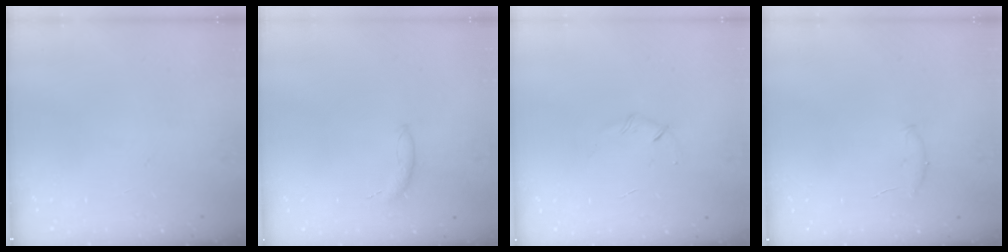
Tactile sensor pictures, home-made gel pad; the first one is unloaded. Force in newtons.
{"total": 5.8, "press": 5.7, "slide": 0.7}
{"total": 3.7, "press": 3.6, "slide": 1.1}
{"total": 6.1, "press": 6.0, "slide": 1.1}